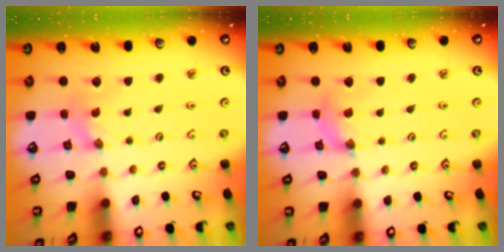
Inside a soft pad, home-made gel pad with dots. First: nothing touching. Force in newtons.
{"total": 3.1, "press": 3.1, "slide": 0.4}